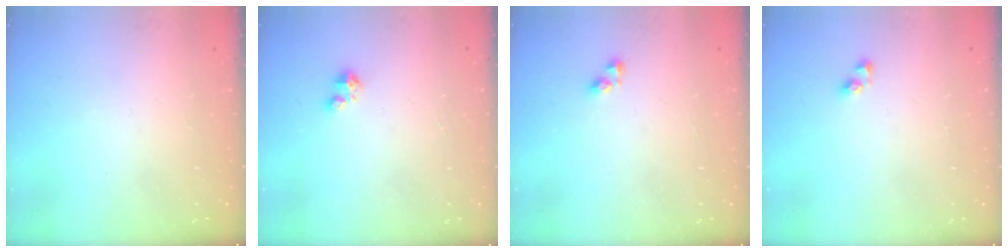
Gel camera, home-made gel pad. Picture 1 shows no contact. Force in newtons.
{"total": 4.1, "press": 4.0, "slide": 0.4}
{"total": 3.7, "press": 3.7, "slide": 0.7}
{"total": 3.8, "press": 3.8, "slide": 0.1}